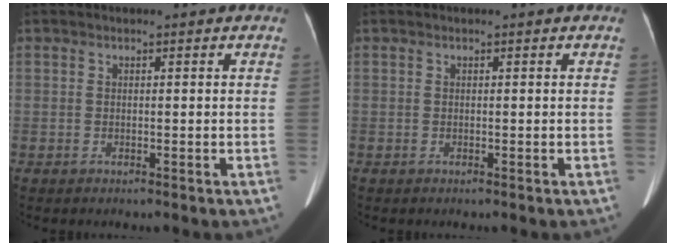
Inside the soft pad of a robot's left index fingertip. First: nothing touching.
{"total": 0.0}